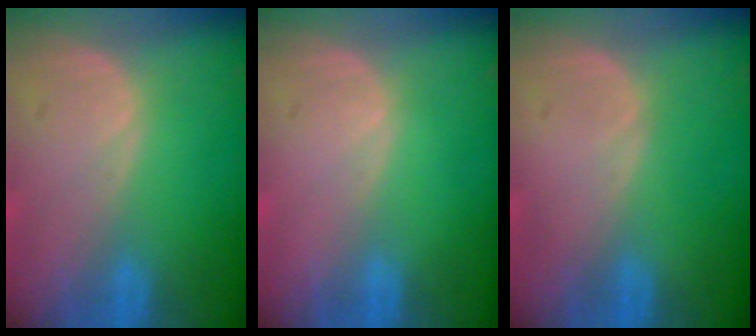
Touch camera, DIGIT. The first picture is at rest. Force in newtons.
{"total": 0.0}
{"total": 0.0}